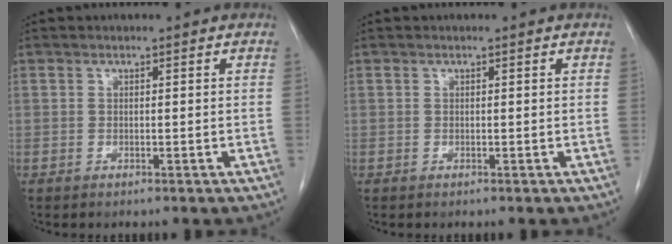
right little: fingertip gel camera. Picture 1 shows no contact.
{"total": 0.0}